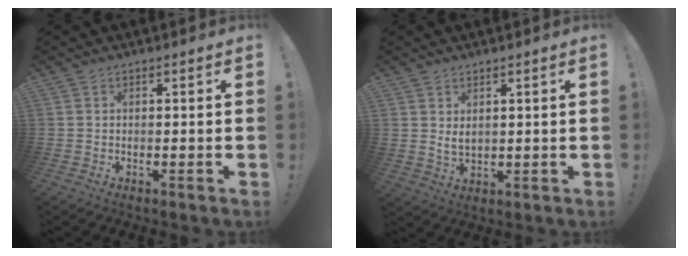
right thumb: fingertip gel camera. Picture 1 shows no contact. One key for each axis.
{"total": 4.0, "fx": 2.3, "fy": 2.5, "fz": 2.2, "tx": -0.028, "ty": -0.013, "tz": 0.041}